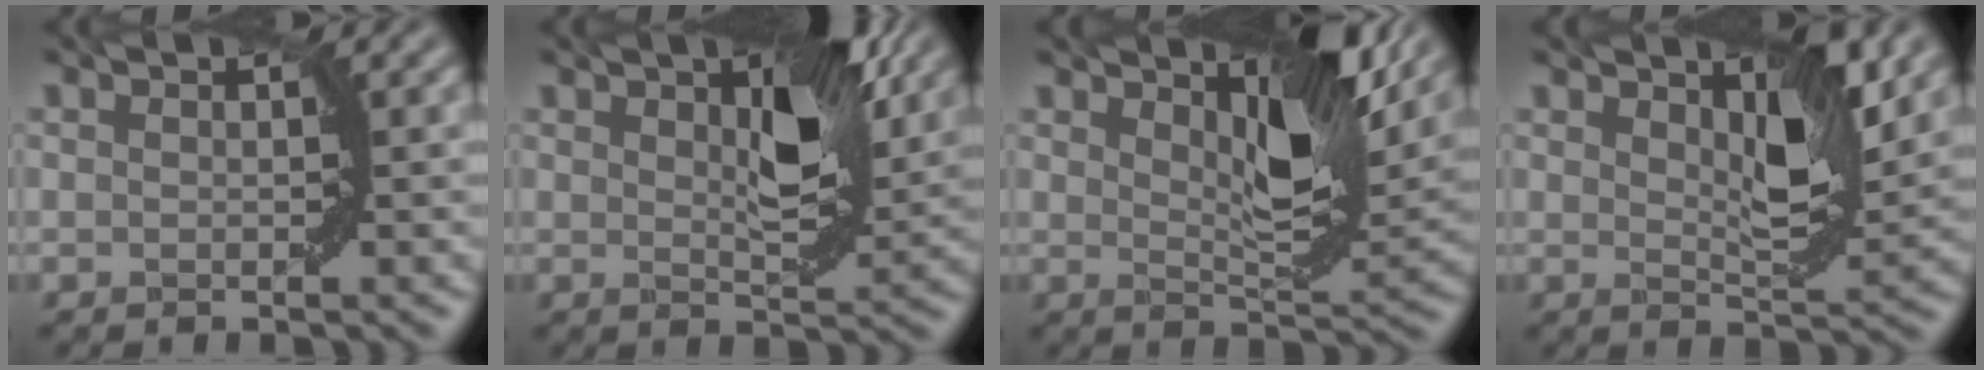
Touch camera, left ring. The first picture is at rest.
{"total": 6.4, "force": [2.4, 2.4, 5.4], "torque": [-0.080, 0.000, 0.041]}
{"total": 7.1, "force": [4.1, 2.1, 5.5], "torque": [-0.084, -0.002, 0.065]}
{"total": 5.2, "force": [2.5, 1.5, 4.3], "torque": [-0.065, -0.005, 0.040]}